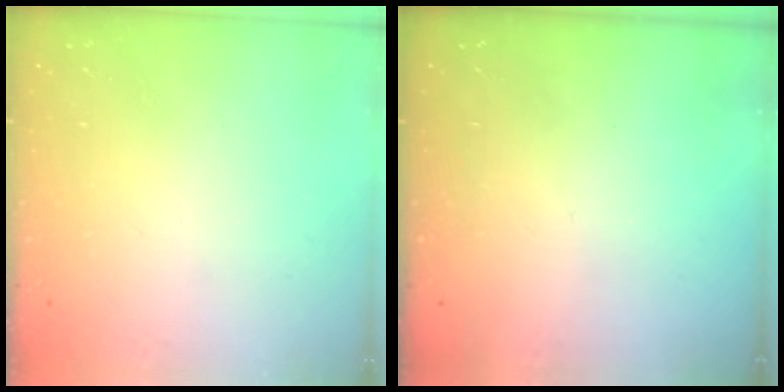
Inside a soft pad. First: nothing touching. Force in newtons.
{"total": 0.0}